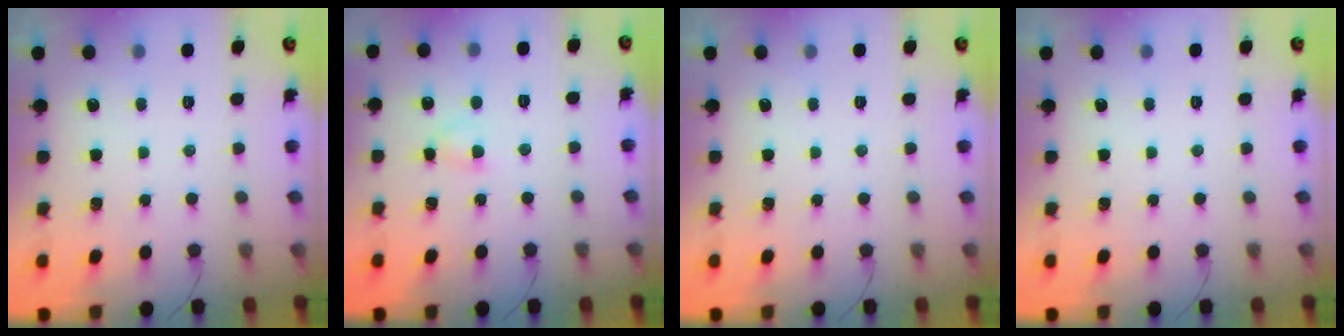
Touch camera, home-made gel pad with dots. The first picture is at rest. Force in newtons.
{"total": 2.9, "press": 2.7, "slide": 1.1}
{"total": 0.0}
{"total": 0.0}